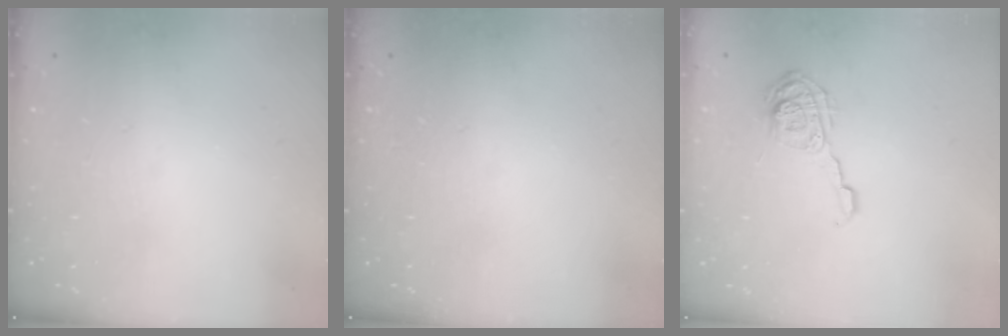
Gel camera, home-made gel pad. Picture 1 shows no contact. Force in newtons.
{"total": 0.0}
{"total": 9.1, "press": 9.1, "slide": 0.2}